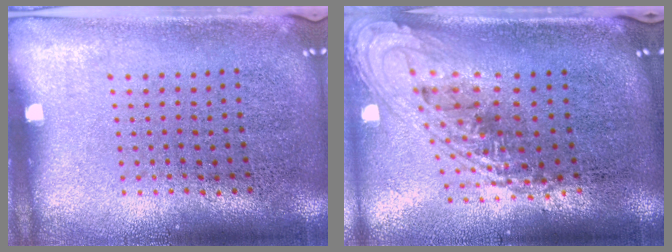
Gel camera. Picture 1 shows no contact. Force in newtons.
{"total": 2.2, "press": 1.6, "slide": 1.5}